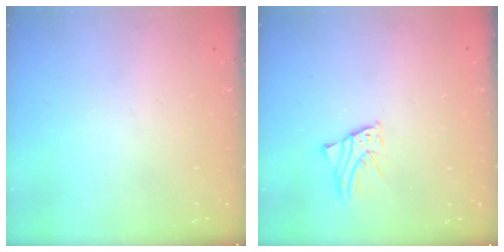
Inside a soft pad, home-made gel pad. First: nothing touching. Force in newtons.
{"total": 2.1, "press": 2.1, "slide": 0.2}